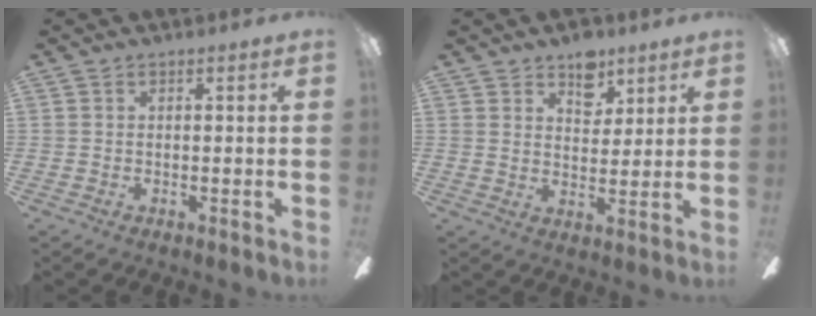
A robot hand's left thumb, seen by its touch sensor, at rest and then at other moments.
{"total": 7.7, "force": [5.2, 4.7, 3.2], "torque": [-0.021, -0.026, 0.089]}